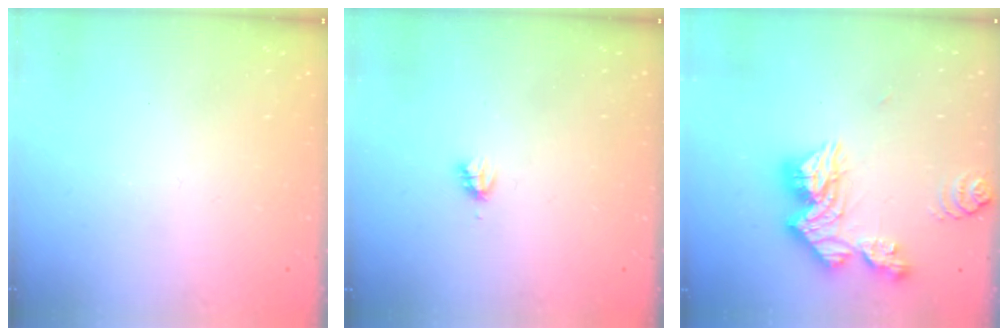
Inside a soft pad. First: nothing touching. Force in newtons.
{"total": 2.2, "press": 2.2, "slide": 0.3}
{"total": 14.2, "press": 14.1, "slide": 1.4}